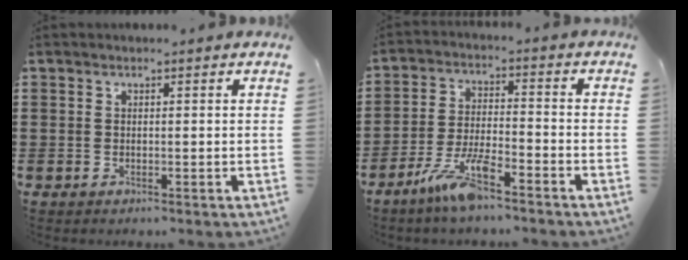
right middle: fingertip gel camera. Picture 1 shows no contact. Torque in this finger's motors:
{"motor_torque": [1.66, 0.48, 0.58, 0.16]}